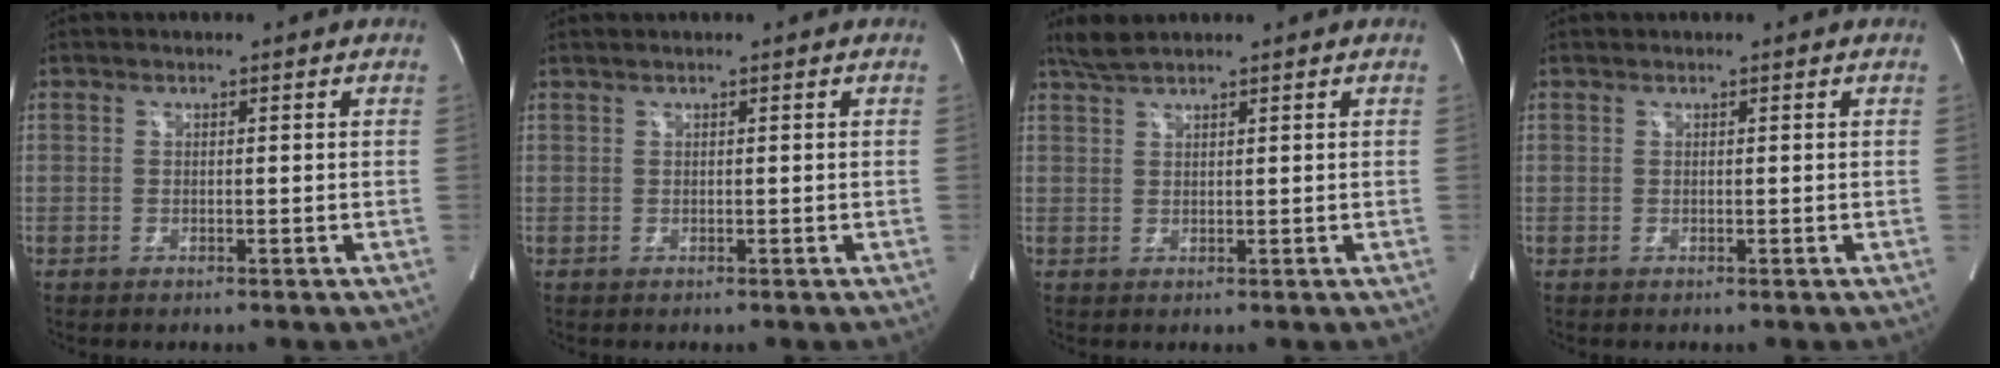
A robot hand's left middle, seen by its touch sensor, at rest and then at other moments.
{"total": 0.8, "force": [0.7, -0.1, 0.5], "torque": [-0.015, 0.012, 0.019]}
{"total": 2.7, "force": [2.5, 0.0, 1.1], "torque": [-0.031, 0.012, 0.054]}
{"total": 0.0}